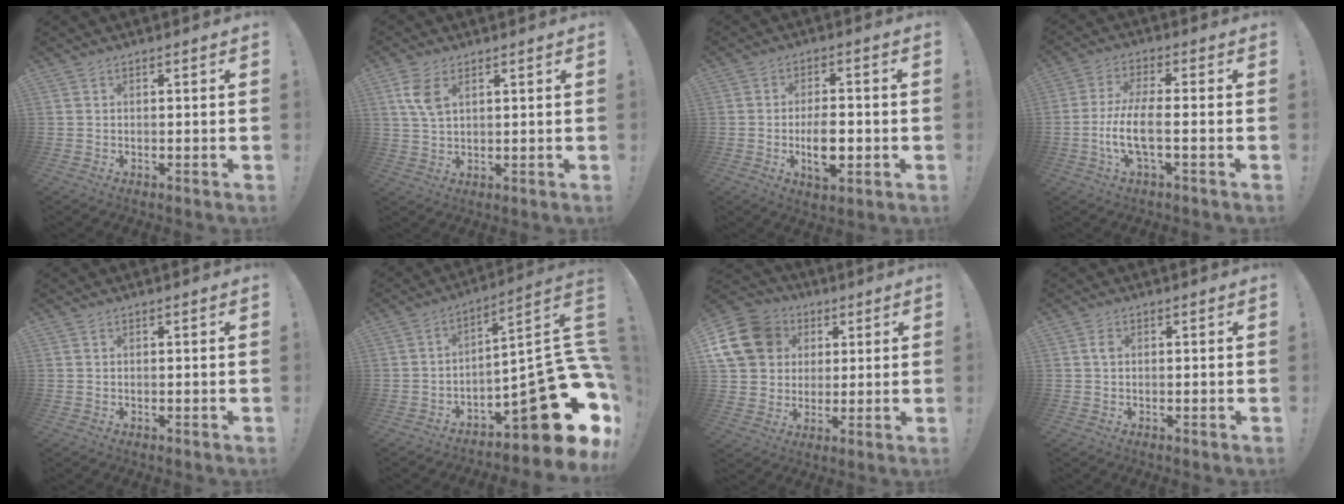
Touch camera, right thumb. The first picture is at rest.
{"total": 6.9, "force": [3.0, 3.5, 5.1], "torque": [-0.094, -0.006, 0.054]}
{"total": 9.5, "force": [-2.2, 4.4, 8.0], "torque": [-0.134, -0.001, -0.039]}
{"total": 9.7, "force": [-2.3, 2.6, 9.1], "torque": [-0.188, -0.006, -0.043]}
{"total": 0.0}
{"total": 21.8, "force": [-8.5, 7.2, 18.8], "torque": [-0.223, 0.020, -0.128]}
{"total": 17.4, "force": [5.4, 14.5, 8.0], "torque": [-0.138, -0.009, 0.117]}
{"total": 1.5, "force": [0.2, 1.0, 1.1], "torque": [-0.020, 0.003, 0.002]}